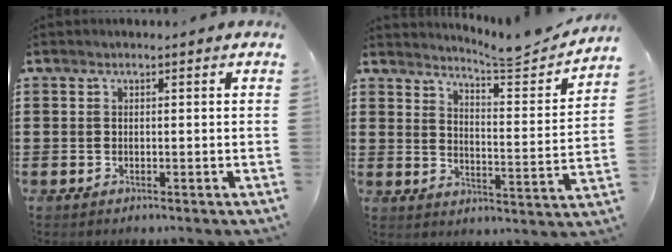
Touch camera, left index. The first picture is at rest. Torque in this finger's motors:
{"motor_torque": [-0.55, -0.18, -0.17, -0.16]}